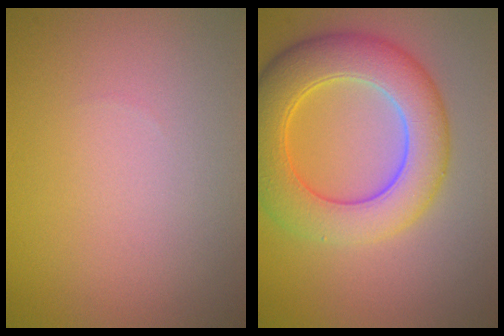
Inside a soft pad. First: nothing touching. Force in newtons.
{"total": 7.7, "press": 7.7, "slide": 0.3}